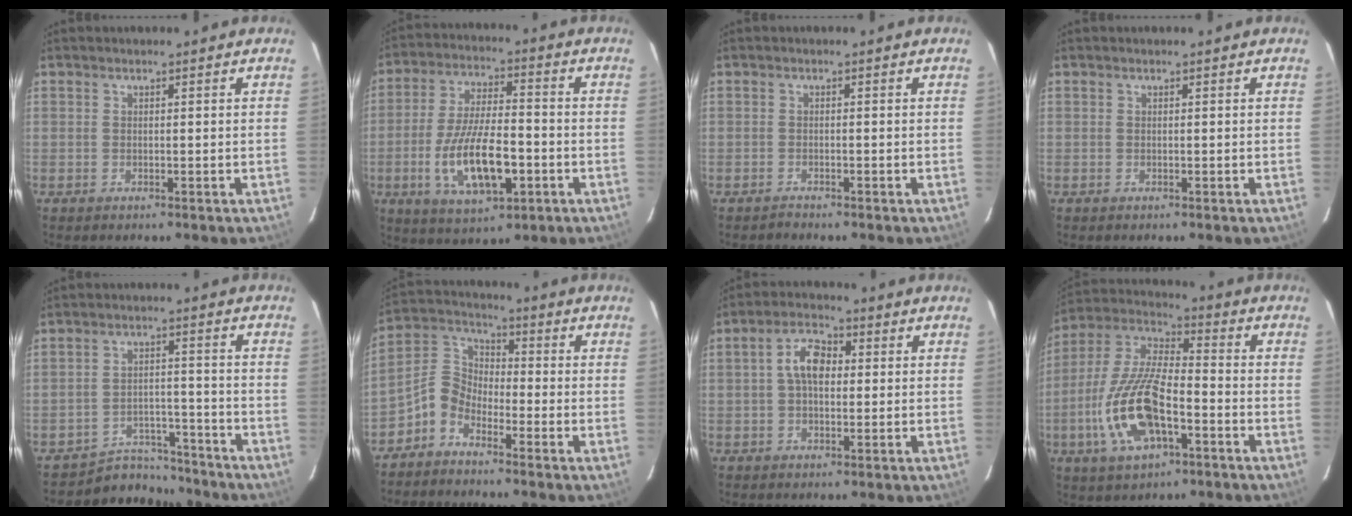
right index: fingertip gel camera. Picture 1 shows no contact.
{"total": 14.8, "force": [-4.5, 5.7, 12.9], "torque": [-0.258, -0.011, -0.070]}
{"total": 0.9, "force": [-0.9, 0.1, 0.0], "torque": [0.000, 0.001, -0.016]}
{"total": 0.0}
{"total": 8.4, "force": [-7.7, 3.3, -0.2], "torque": [-0.013, 0.032, -0.115]}
{"total": 6.2, "force": [-4.2, 3.9, 2.3], "torque": [-0.054, 0.026, -0.101]}
{"total": 6.3, "force": [0.6, 3.8, 5.0], "torque": [-0.094, 0.020, 0.010]}
{"total": 17.3, "force": [-6.2, 7.0, 14.6], "torque": [-0.313, -0.006, -0.115]}